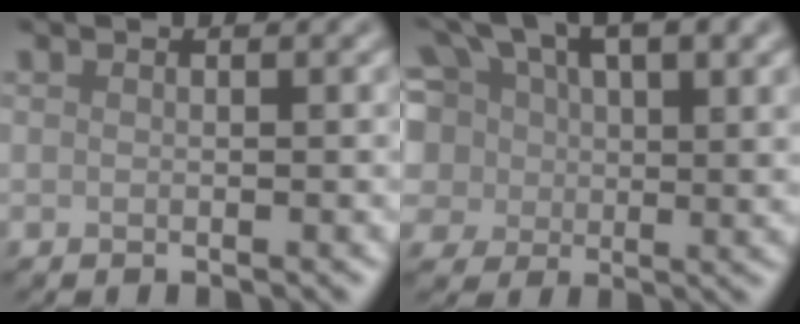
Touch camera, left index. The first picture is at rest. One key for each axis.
{"total": 11.4, "fx": 4.4, "fy": 7.1, "fz": 7.8, "tx": -0.161, "ty": 0.017, "tz": 0.071}